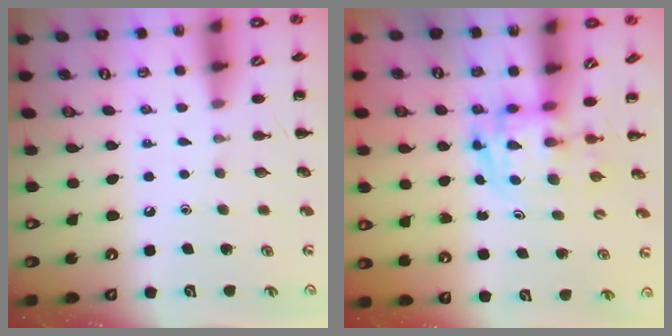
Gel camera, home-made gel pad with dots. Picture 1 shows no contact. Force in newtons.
{"total": 2.8, "press": 2.8, "slide": 0.5}